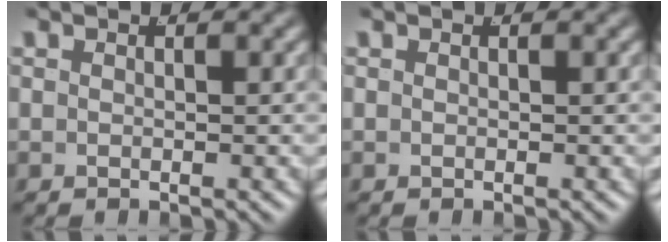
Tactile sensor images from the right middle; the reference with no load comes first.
{"total": 0.0}